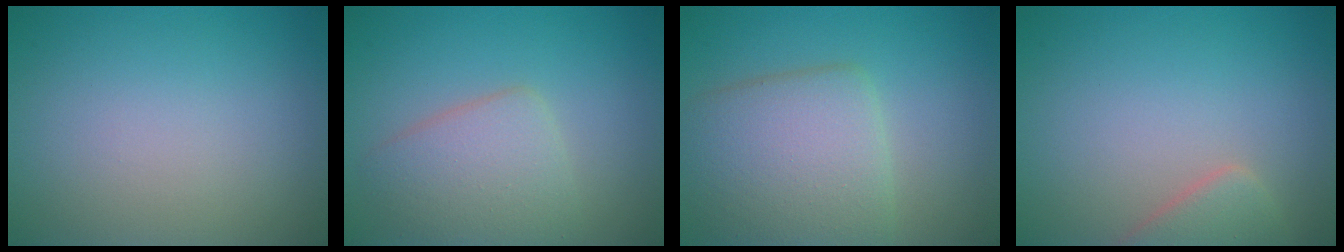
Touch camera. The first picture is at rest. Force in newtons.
{"total": 4.1, "press": 4.1, "slide": 0.1}
{"total": 6.3, "press": 6.3, "slide": 0.2}
{"total": 2.8, "press": 2.8, "slide": 0.2}